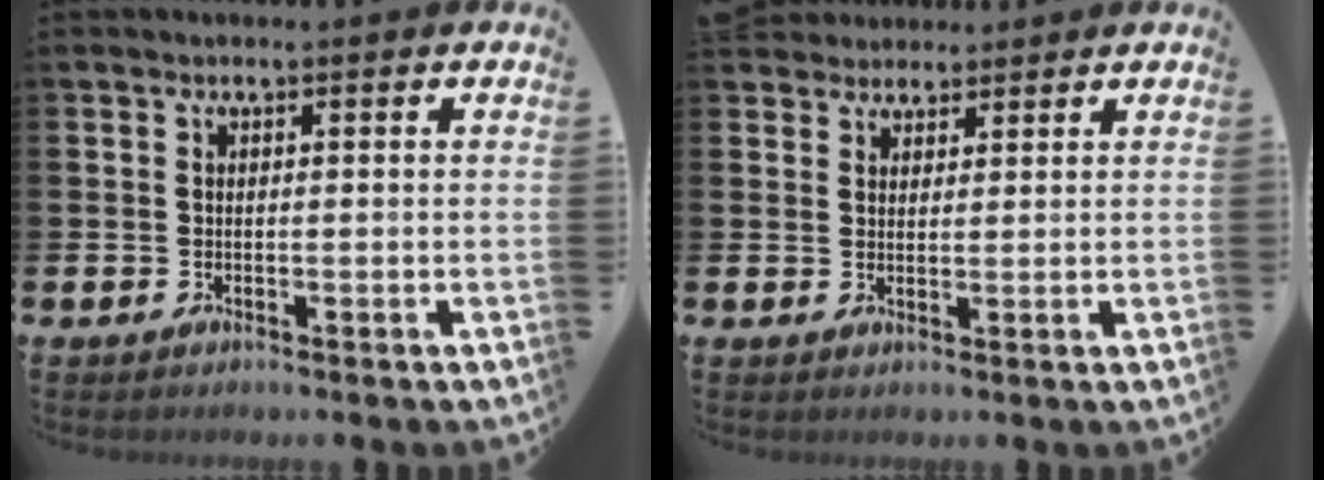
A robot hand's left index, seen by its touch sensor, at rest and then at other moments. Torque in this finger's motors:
{"motor_torque": [2.03, -0.11, 0.26, 0.07]}